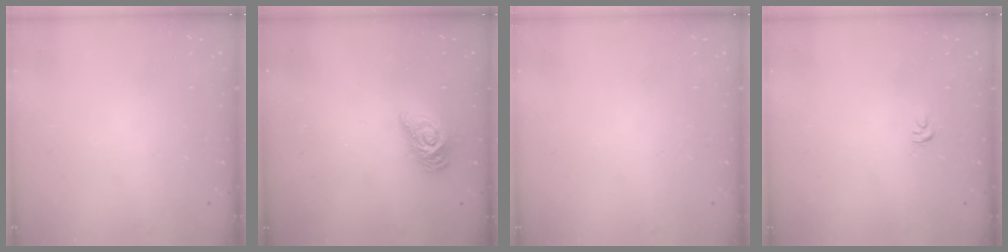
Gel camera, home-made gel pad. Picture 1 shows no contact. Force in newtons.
{"total": 11.3, "press": 11.3, "slide": 0.4}
{"total": 0.0}
{"total": 3.9, "press": 3.8, "slide": 0.4}